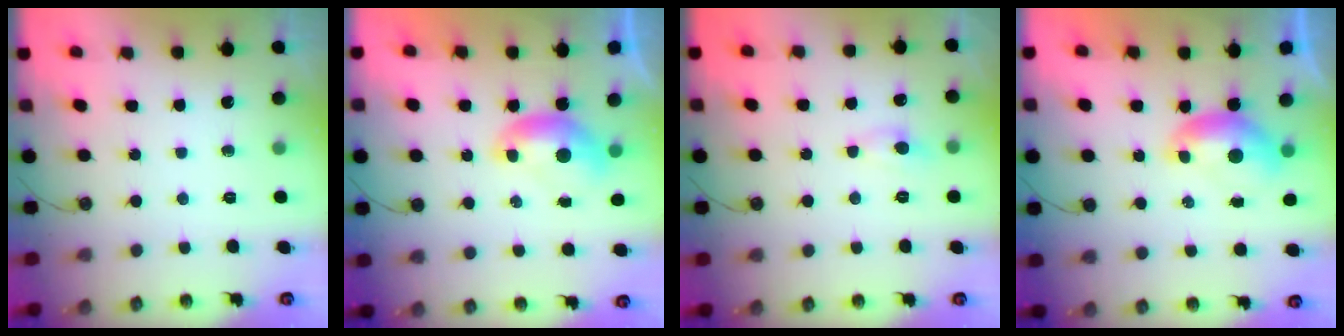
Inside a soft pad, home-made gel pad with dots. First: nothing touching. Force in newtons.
{"total": 0.0}
{"total": 2.4, "press": 2.3, "slide": 0.8}
{"total": 0.0}